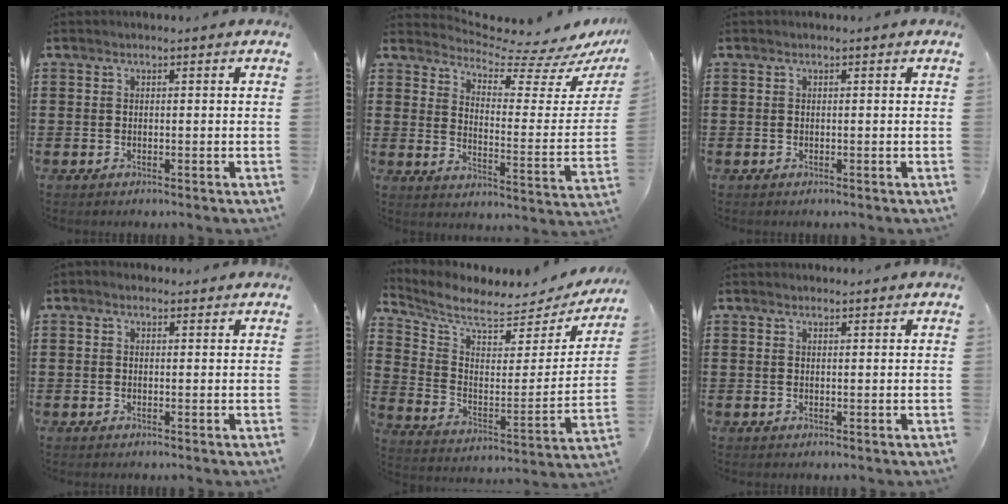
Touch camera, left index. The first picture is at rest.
{"total": 6.2, "force": [5.8, 0.3, 2.3], "torque": [-0.060, -0.056, 0.095]}
{"total": 0.0}
{"total": 0.7, "force": [0.1, 0.6, 0.2], "torque": [-0.005, 0.006, 0.001]}
{"total": 6.1, "force": [5.4, 1.4, 2.4], "torque": [-0.077, -0.045, 0.090]}
{"total": 0.7, "force": [0.6, 0.2, 0.1], "torque": [-0.004, 0.001, 0.013]}